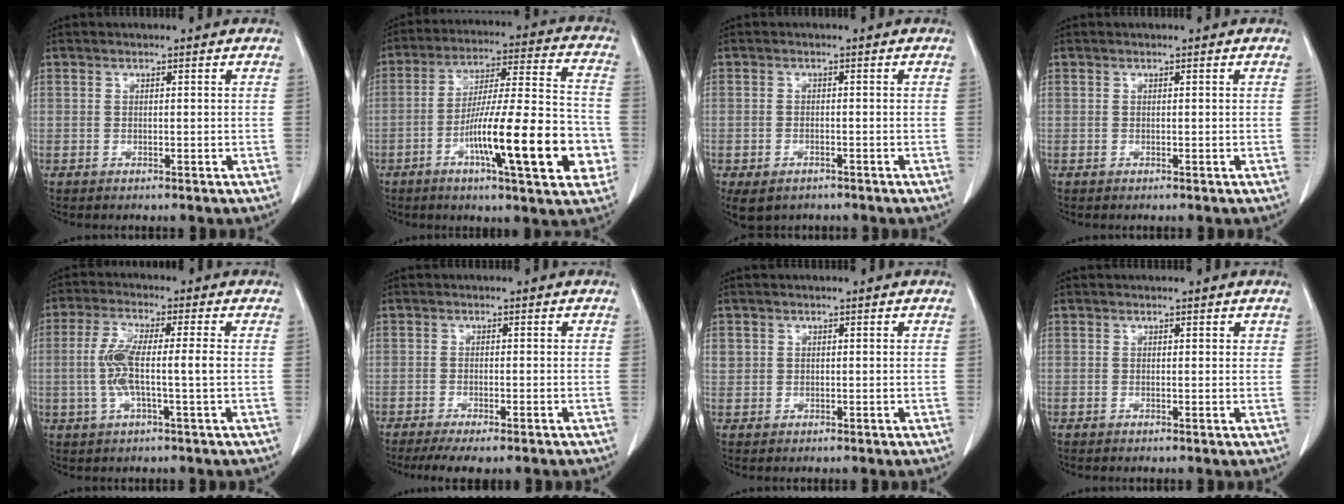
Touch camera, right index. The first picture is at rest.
{"total": 18.9, "force": [-5.9, 2.4, 17.8], "torque": [-0.267, 0.006, -0.090]}
{"total": 4.1, "force": [-2.6, 2.5, 2.0], "torque": [-0.040, -0.003, -0.035]}
{"total": 0.0}
{"total": 7.4, "force": [-0.5, 0.7, 7.3], "torque": [-0.155, 0.008, -0.012]}
{"total": 6.2, "force": [-4.8, 1.4, 3.7], "torque": [-0.051, -0.012, -0.073]}
{"total": 2.0, "force": [0.7, 1.8, 0.4], "torque": [0.000, 0.009, 0.014]}
{"total": 0.8, "force": [0.6, 0.4, 0.4], "torque": [0.001, -0.001, 0.004]}